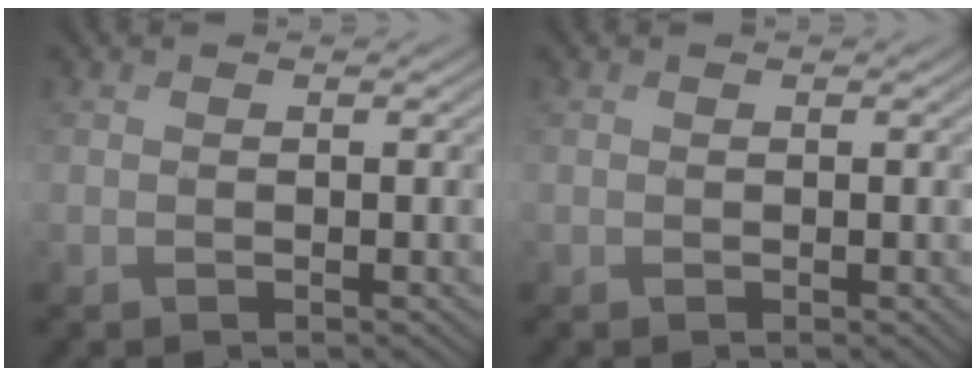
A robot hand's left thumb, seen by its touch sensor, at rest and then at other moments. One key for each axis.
{"total": 0.0}